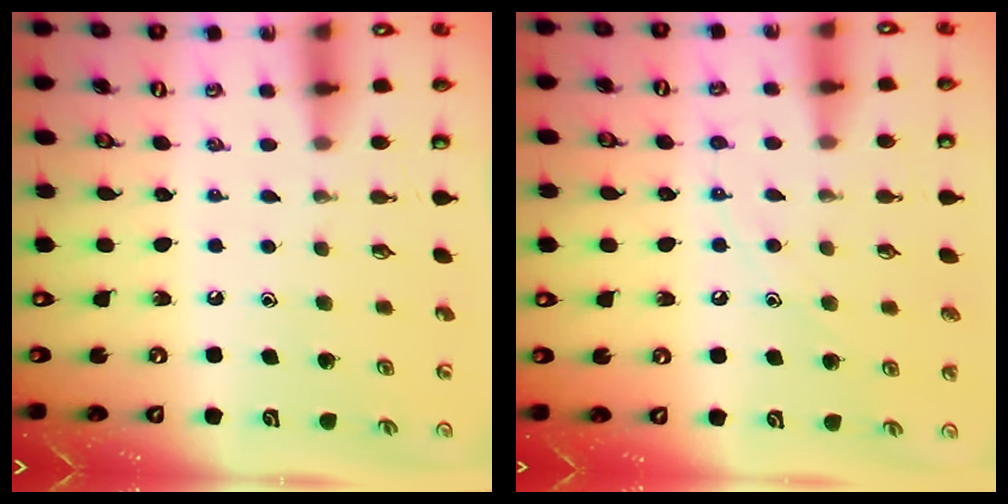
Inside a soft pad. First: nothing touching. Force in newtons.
{"total": 8.2, "press": 8.2, "slide": 0.6}